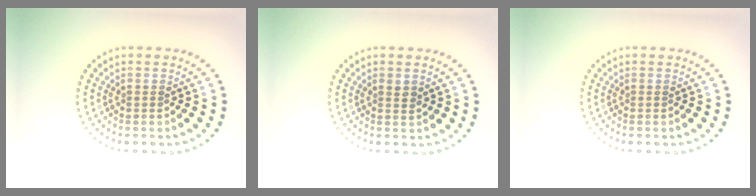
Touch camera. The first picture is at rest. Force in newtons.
{"total": 0.9, "press": 0.8, "slide": 0.4}
{"total": 0.0}